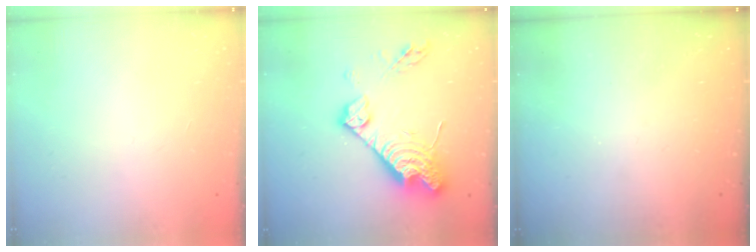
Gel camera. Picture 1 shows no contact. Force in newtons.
{"total": 19.2, "press": 19.1, "slide": 1.9}
{"total": 0.0}